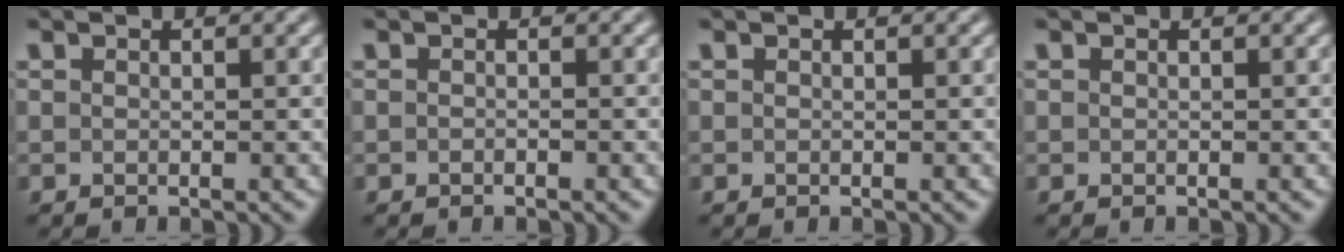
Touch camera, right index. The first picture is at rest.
{"total": 0.7, "force": [-0.5, -0.5, 0.0], "torque": [0.000, -0.002, -0.007]}
{"total": 0.0}
{"total": 0.0}